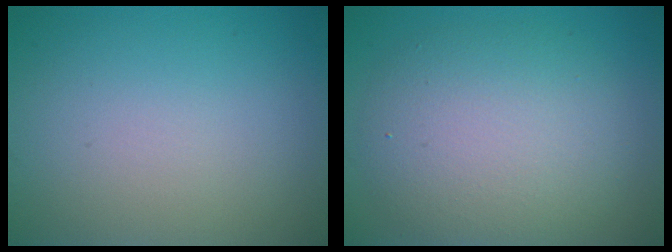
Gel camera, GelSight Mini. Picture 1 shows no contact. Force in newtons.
{"total": 6.7, "press": 6.7, "slide": 0.9}